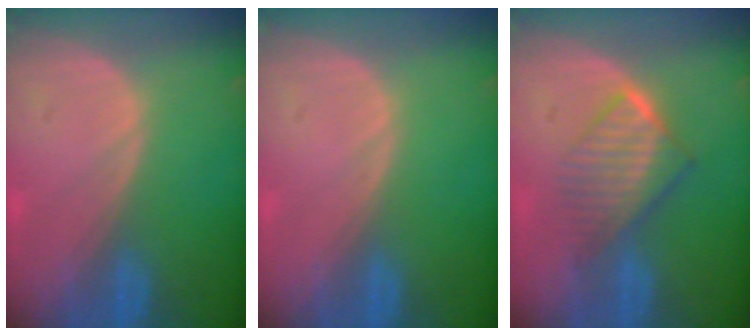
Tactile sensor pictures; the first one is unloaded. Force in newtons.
{"total": 0.0}
{"total": 6.7, "press": 6.0, "slide": 2.9}